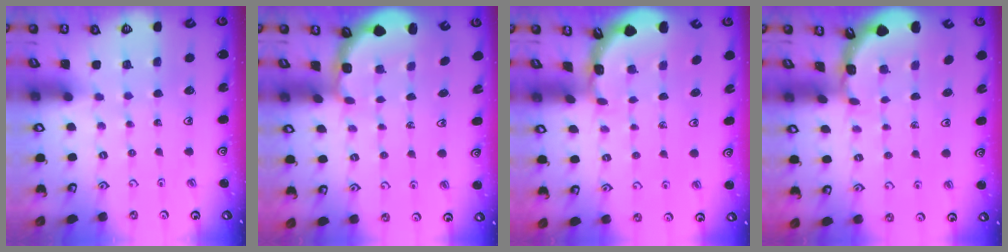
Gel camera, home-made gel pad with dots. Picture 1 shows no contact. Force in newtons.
{"total": 2.7, "press": 2.1, "slide": 1.7}
{"total": 1.8, "press": 1.8, "slide": 0.1}
{"total": 1.6, "press": 1.6, "slide": 0.3}